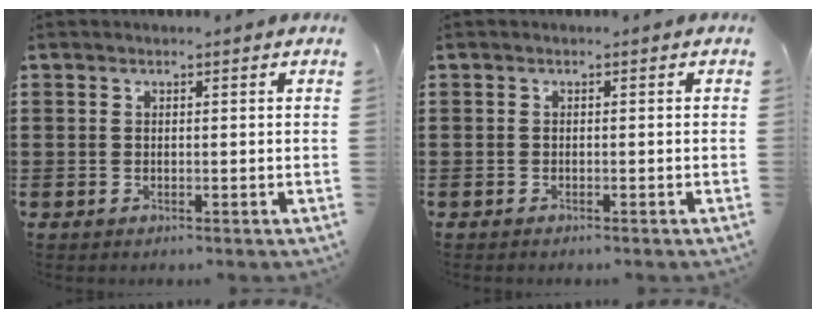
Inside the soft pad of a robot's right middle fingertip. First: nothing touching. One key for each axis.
{"total": 0.0}